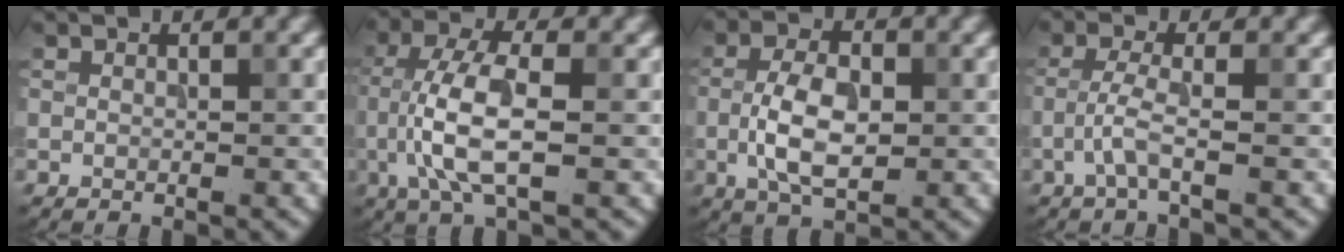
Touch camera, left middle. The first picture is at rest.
{"total": 6.0, "force": [-1.1, 1.8, 5.6], "torque": [-0.122, 0.008, -0.024]}
{"total": 5.1, "force": [-0.8, 2.5, 4.4], "torque": [-0.095, 0.002, -0.018]}
{"total": 2.2, "force": [-1.1, 0.0, 1.9], "torque": [-0.046, 0.008, -0.028]}